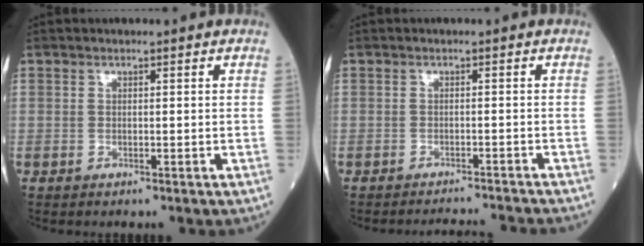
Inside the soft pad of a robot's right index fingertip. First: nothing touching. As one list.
[{"total": 6.4, "force": [-6.3, -0.9, 0.7], "torque": [-0.006, -0.010, -0.078]}]